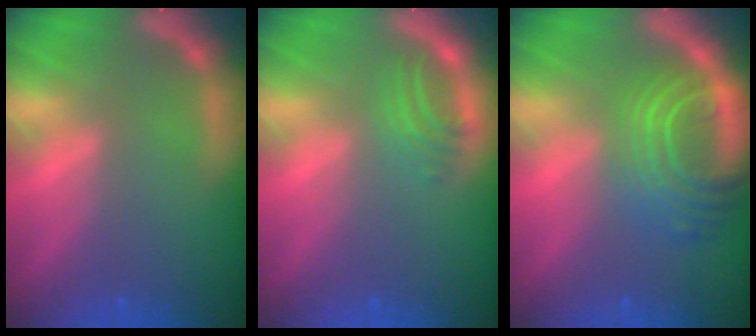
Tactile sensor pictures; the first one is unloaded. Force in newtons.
{"total": 2.5}
{"total": 9.0}